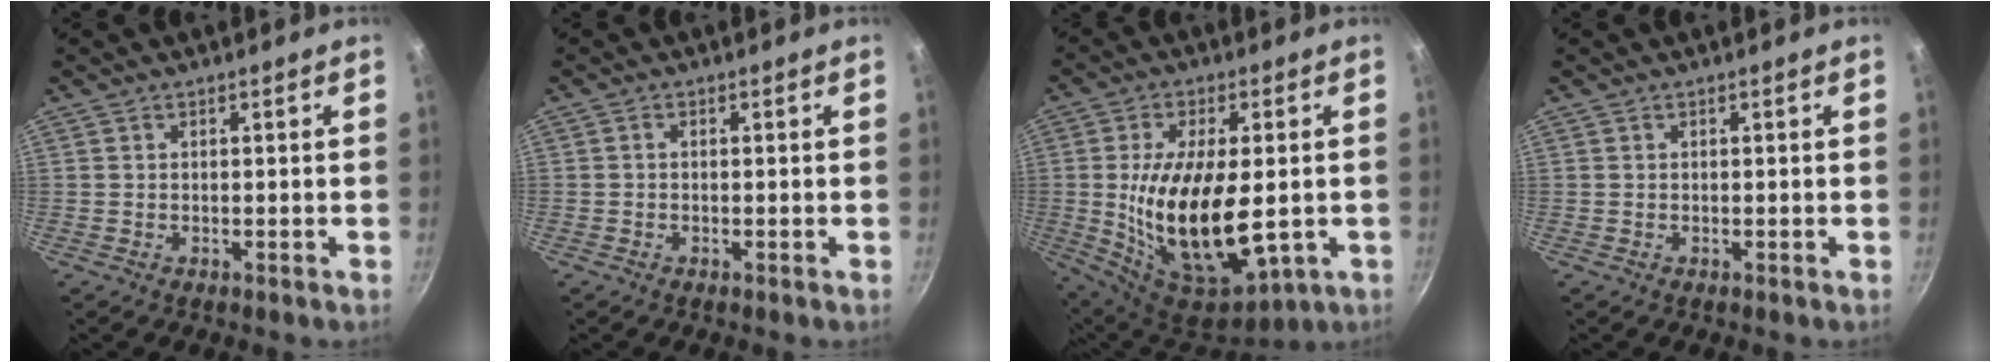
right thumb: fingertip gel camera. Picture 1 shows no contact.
{"total": 0.6, "force": [0.0, 0.4, 0.4], "torque": [-0.008, 0.005, -0.001]}
{"total": 21.5, "force": [-1.9, 10.4, 18.7], "torque": [-0.333, -0.009, -0.015]}
{"total": 0.0}